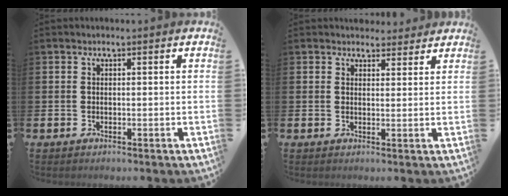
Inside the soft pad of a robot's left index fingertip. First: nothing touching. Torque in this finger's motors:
{"motor_torque": [0.50, -0.75, -0.03, 0.00]}